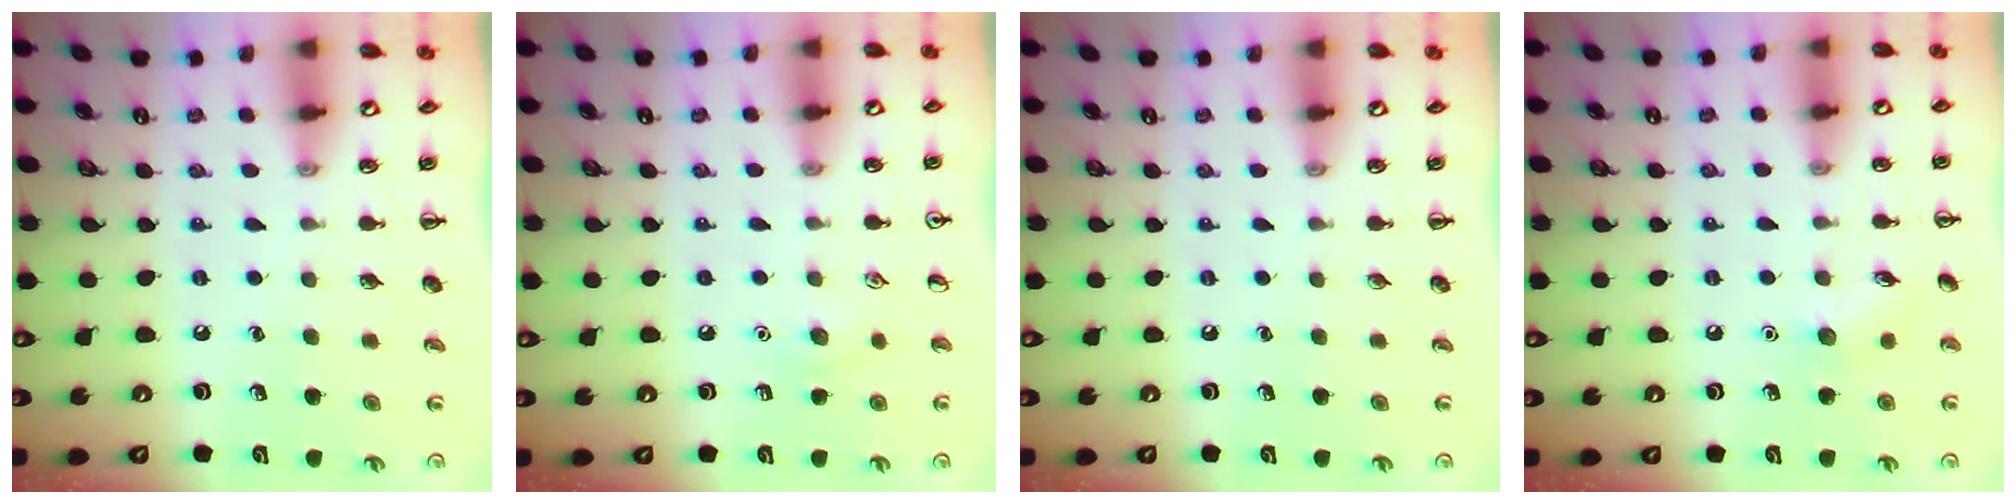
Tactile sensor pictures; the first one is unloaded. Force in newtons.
{"total": 6.2, "press": 6.0, "slide": 1.7}
{"total": 0.0}
{"total": 5.9, "press": 5.7, "slide": 1.6}